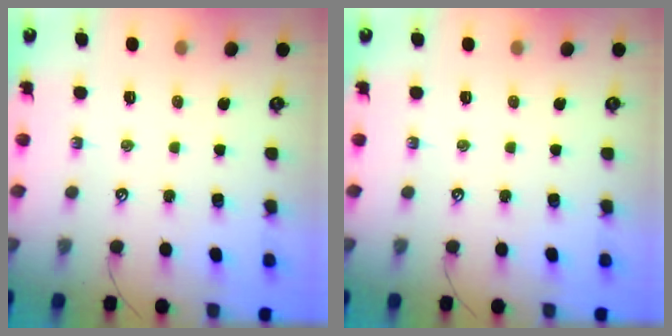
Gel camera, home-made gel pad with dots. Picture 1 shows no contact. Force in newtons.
{"total": 0.0}